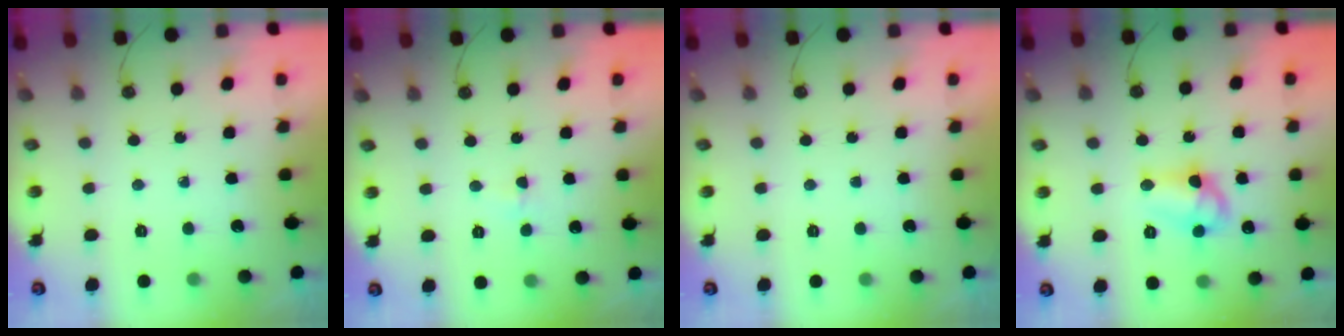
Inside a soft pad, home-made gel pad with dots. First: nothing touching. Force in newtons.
{"total": 4.2, "press": 2.3, "slide": 3.5}
{"total": 0.0}
{"total": 11.1, "press": 11.0, "slide": 0.7}